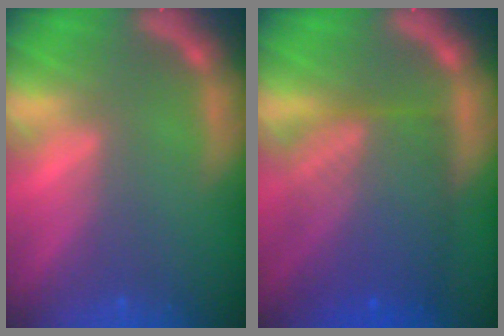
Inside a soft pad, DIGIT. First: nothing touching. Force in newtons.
{"total": 9.5}